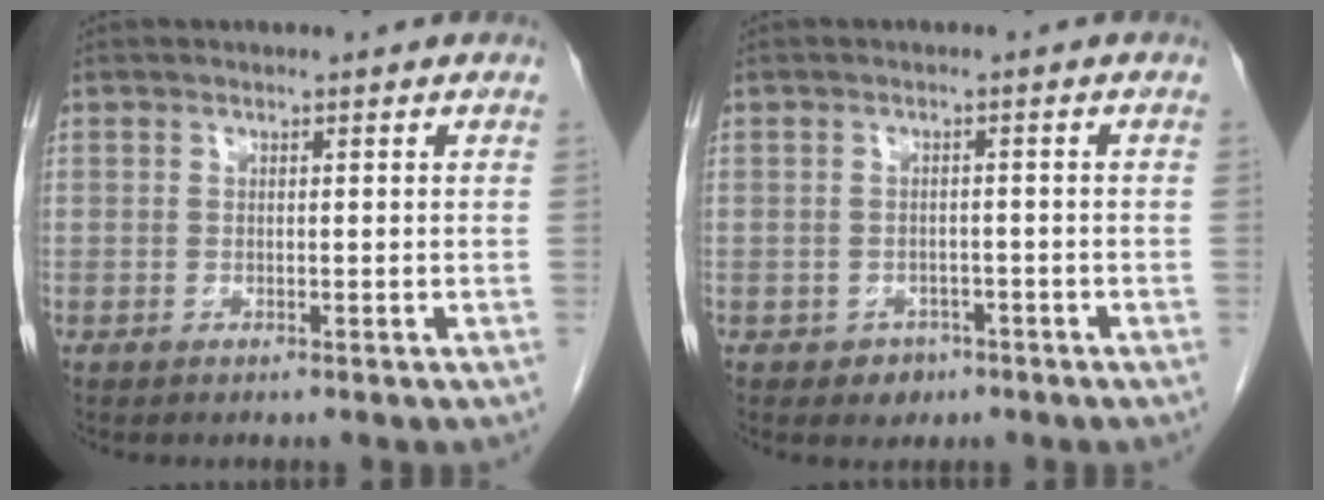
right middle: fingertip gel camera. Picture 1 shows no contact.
{"total": 2.5, "force": [-1.5, 2.0, 0.6], "torque": [-0.007, 0.007, -0.015]}